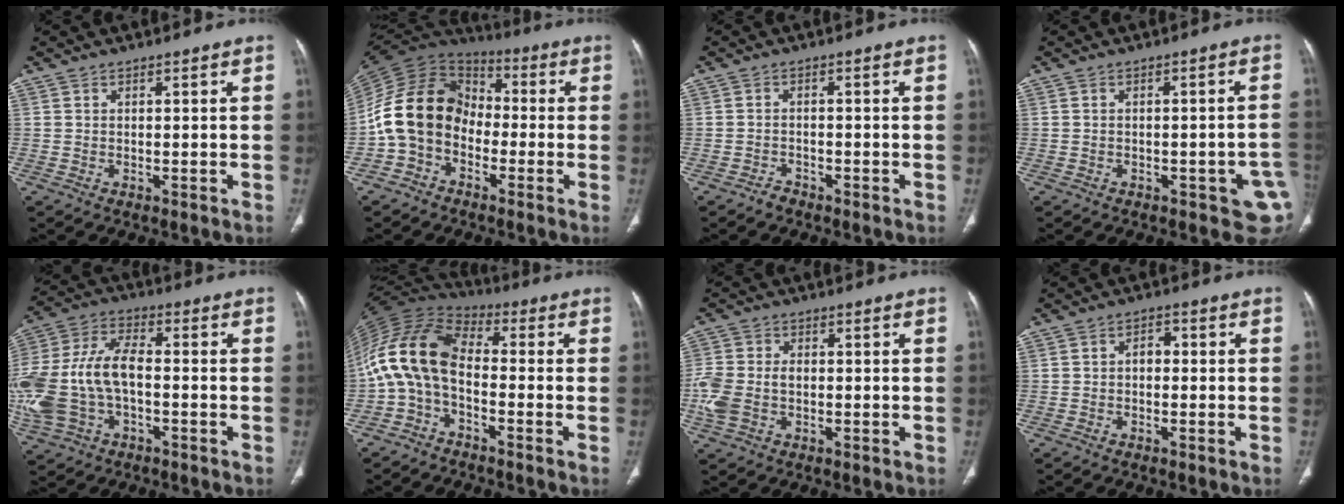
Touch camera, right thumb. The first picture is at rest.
{"total": 14.5, "force": [-3.4, 11.1, 8.6], "torque": [-0.152, 0.057, -0.079]}
{"total": 1.6, "force": [-1.4, 0.8, 0.1], "torque": [-0.007, 0.006, -0.025]}
{"total": 7.6, "force": [-2.6, 3.2, 6.3], "torque": [-0.058, 0.009, -0.027]}
{"total": 18.3, "force": [-2.7, 10.5, 14.7], "torque": [-0.343, 0.025, -0.044]}
{"total": 13.8, "force": [-2.5, 7.8, 11.1], "torque": [-0.218, 0.059, -0.063]}
{"total": 7.7, "force": [-1.3, 5.4, 5.3], "torque": [-0.134, 0.017, -0.025]}
{"total": 2.4, "force": [-0.4, 1.7, 1.7], "torque": [-0.018, 0.012, -0.012]}